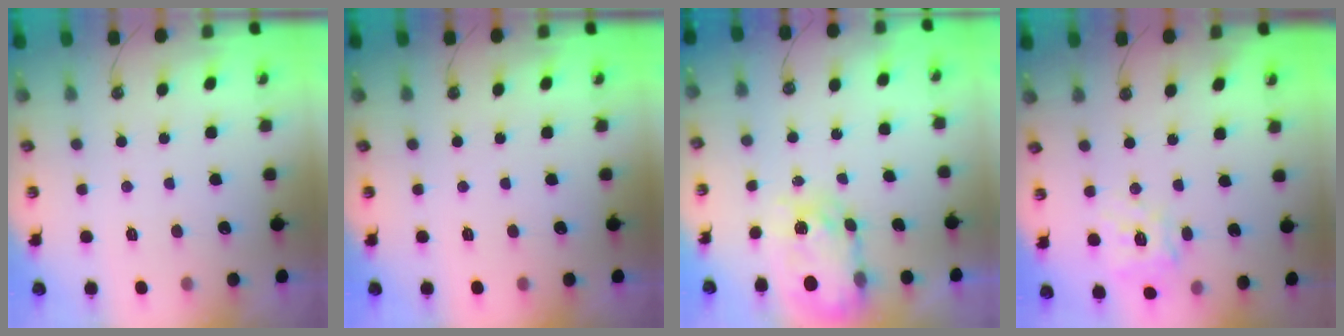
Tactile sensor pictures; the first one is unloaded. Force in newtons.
{"total": 0.0}
{"total": 7.5, "press": 7.4, "slide": 0.6}
{"total": 12.9, "press": 12.8, "slide": 1.7}